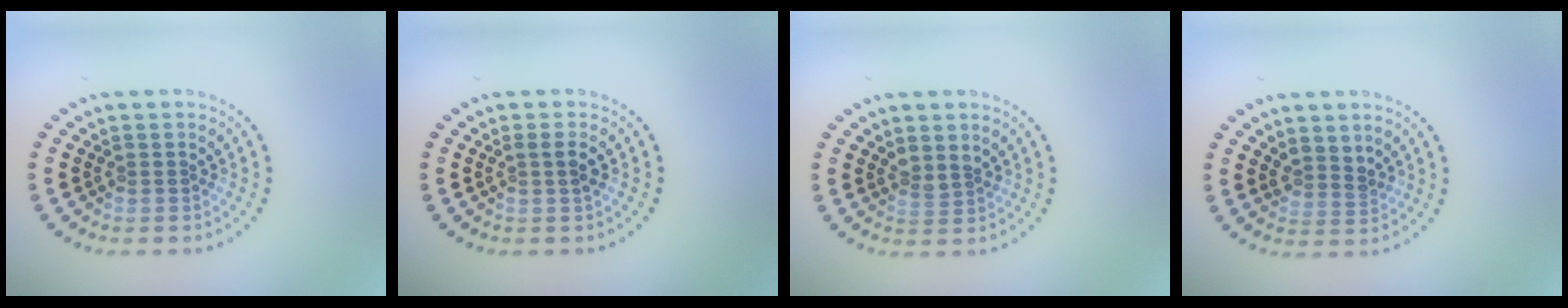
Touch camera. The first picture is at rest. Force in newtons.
{"total": 1.3, "press": 1.1, "slide": 0.6}
{"total": 1.5, "press": 1.1, "slide": 1.0}
{"total": 1.9, "press": 1.5, "slide": 1.1}